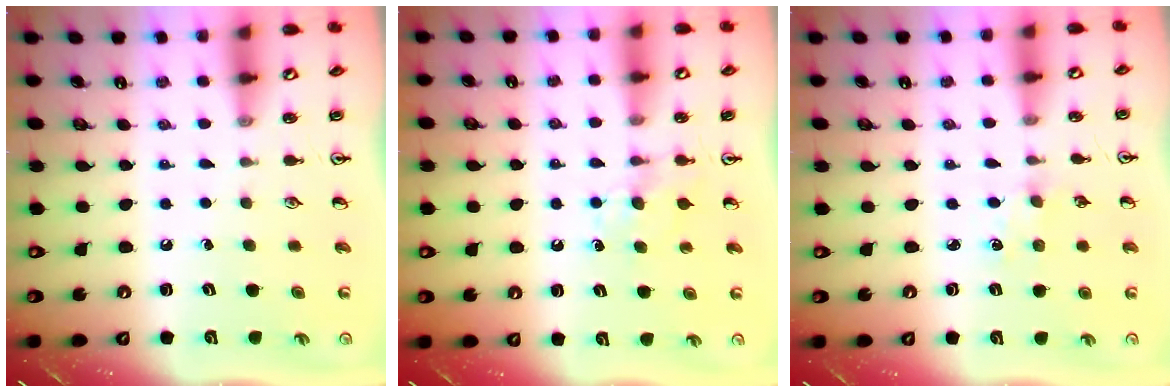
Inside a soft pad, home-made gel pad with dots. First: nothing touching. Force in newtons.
{"total": 5.1, "press": 5.1, "slide": 0.6}
{"total": 1.1, "press": 1.0, "slide": 0.2}